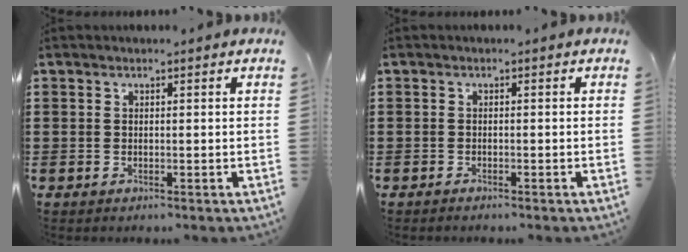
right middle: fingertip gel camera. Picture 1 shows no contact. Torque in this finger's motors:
{"motor_torque": [0.06, 0.04, -0.03, -0.01]}